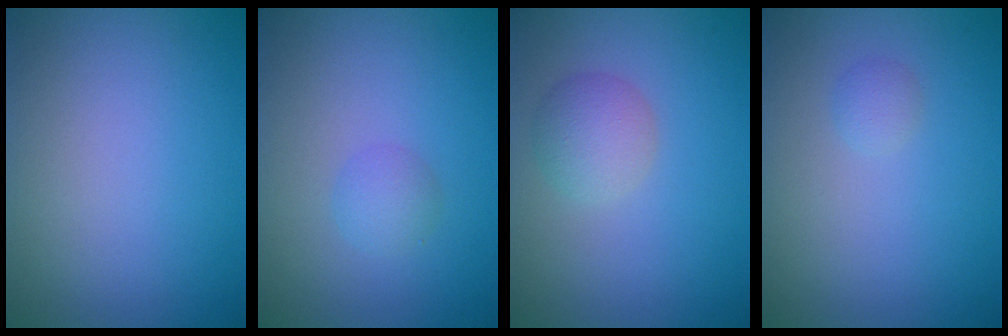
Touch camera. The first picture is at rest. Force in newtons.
{"total": 1.5, "press": 1.5, "slide": 0.1}
{"total": 2.7, "press": 2.7, "slide": 0.2}
{"total": 0.9, "press": 0.9, "slide": 0.0}